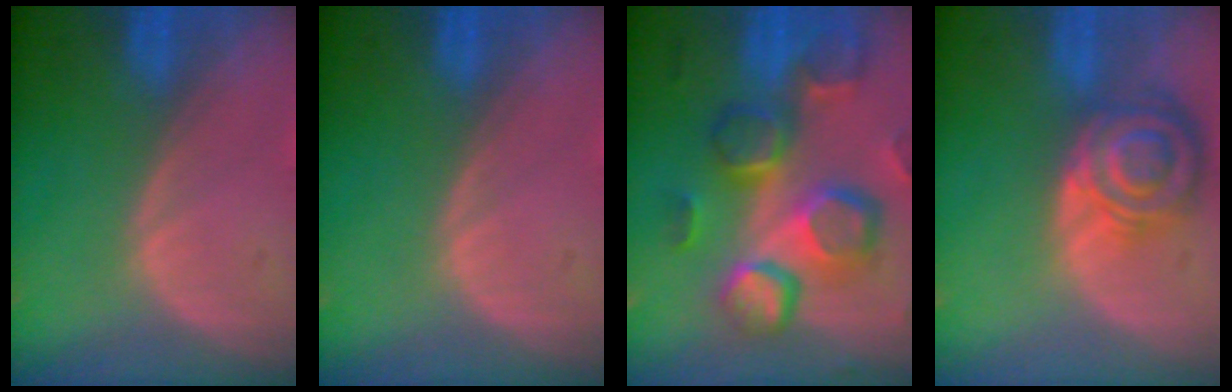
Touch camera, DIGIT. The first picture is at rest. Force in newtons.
{"total": 0.0}
{"total": 12.9, "press": 11.3, "slide": 6.3}
{"total": 8.2, "press": 7.1, "slide": 4.1}